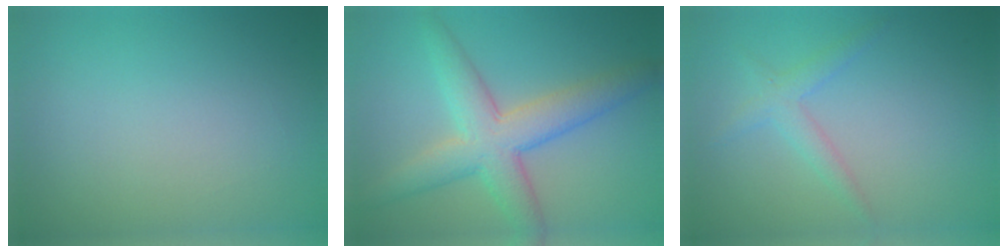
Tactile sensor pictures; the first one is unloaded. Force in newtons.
{"total": 6.0, "press": 6.0, "slide": 0.1}
{"total": 1.9, "press": 1.9, "slide": 0.2}